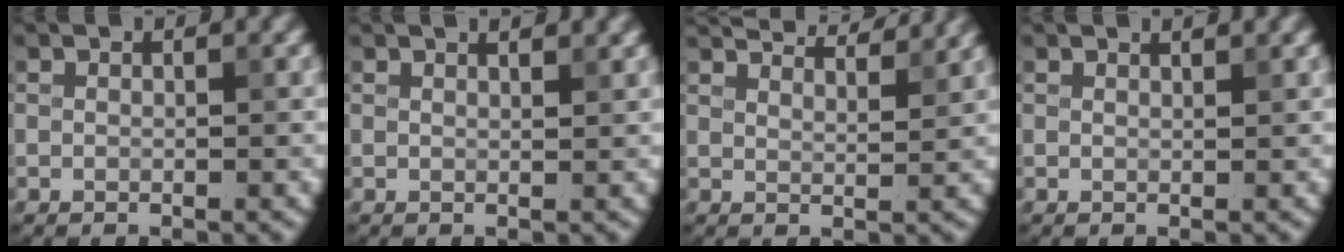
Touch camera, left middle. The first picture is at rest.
{"total": 1.2, "force": [1.1, 0.1, 0.5], "torque": [-0.007, 0.005, 0.023]}
{"total": 5.6, "force": [5.3, 0.6, 1.8], "torque": [-0.030, 0.009, 0.068]}
{"total": 0.6, "force": [0.6, 0.0, 0.1], "torque": [-0.003, 0.004, 0.015]}